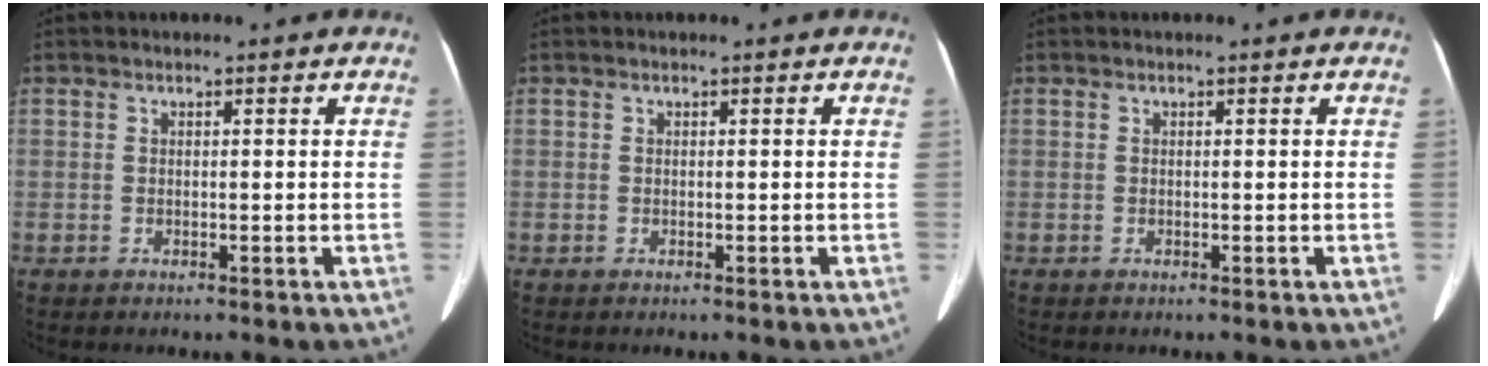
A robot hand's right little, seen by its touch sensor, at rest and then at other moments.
{"total": 0.0}
{"total": 0.0}